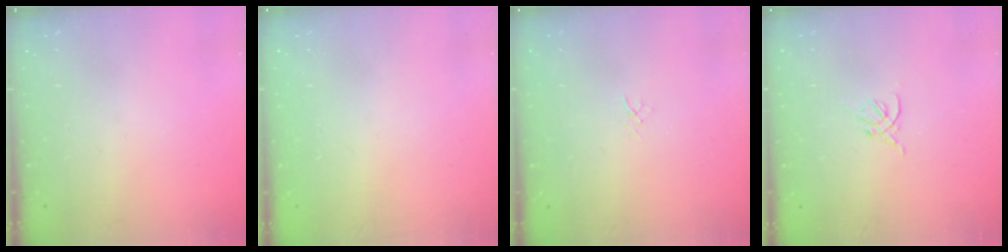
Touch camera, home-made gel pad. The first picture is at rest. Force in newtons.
{"total": 0.8, "press": 0.8, "slide": 0.2}
{"total": 1.5, "press": 1.5, "slide": 0.1}
{"total": 2.3, "press": 2.2, "slide": 0.5}